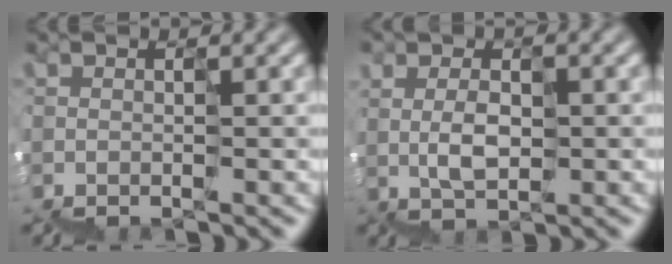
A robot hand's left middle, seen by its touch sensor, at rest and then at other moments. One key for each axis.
{"total": 1.5, "fx": 1.4, "fy": 0.4, "fz": 0.3, "tx": -0.004, "ty": 0.012, "tz": 0.033}